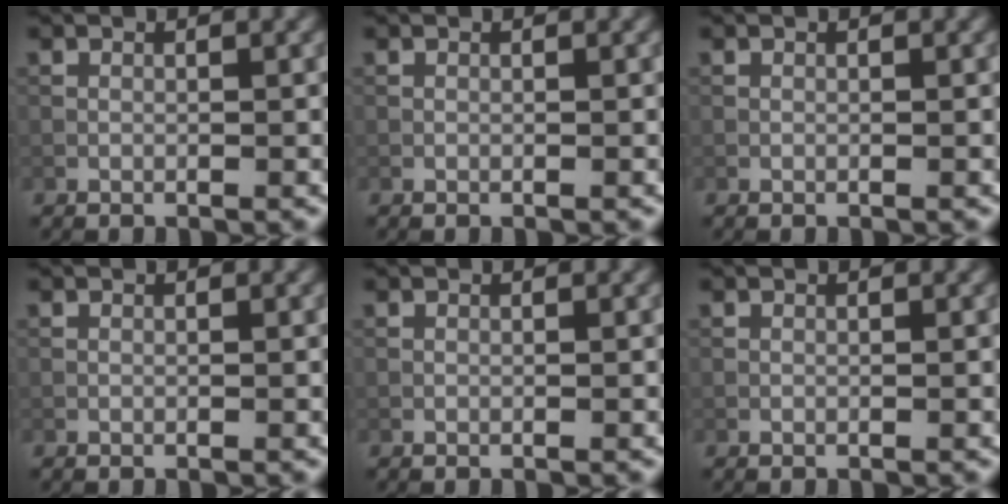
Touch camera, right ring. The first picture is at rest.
{"total": 0.0}
{"total": 0.0}
{"total": 0.0}
{"total": 0.0}
{"total": 0.0}